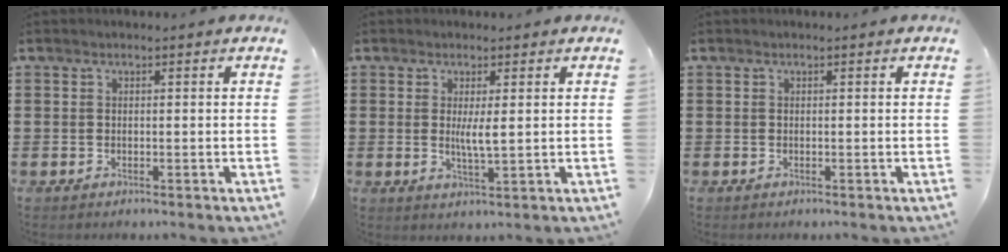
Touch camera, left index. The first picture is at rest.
{"total": 3.3, "force": [0.6, 0.4, 3.2], "torque": [-0.062, -0.003, 0.009]}
{"total": 0.0}